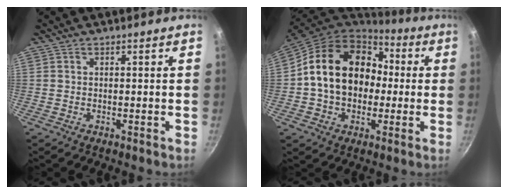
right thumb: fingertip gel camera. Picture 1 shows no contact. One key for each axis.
{"total": 19.7, "fx": 1.5, "fy": 15.3, "fz": 12.3, "tx": -0.191, "ty": 0.045, "tz": 0.023}